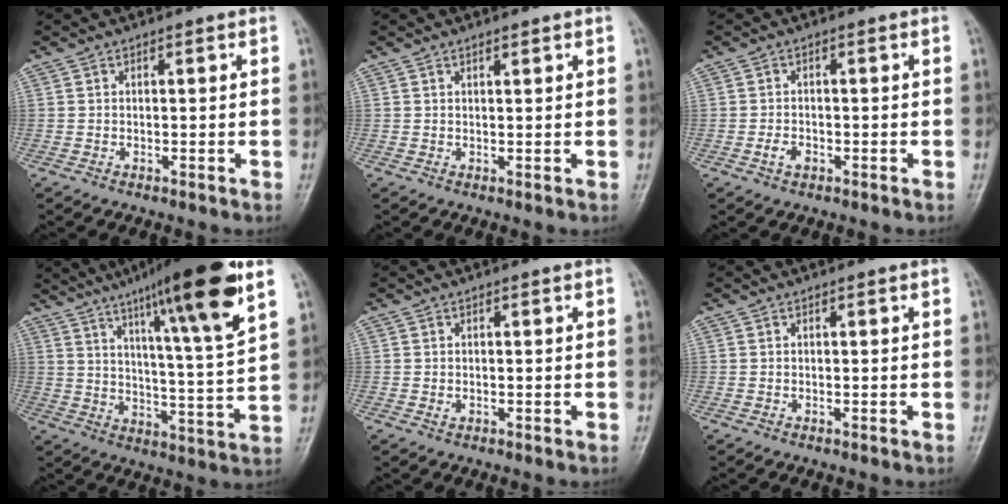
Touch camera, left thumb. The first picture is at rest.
{"total": 1.1, "force": [0.9, 0.2, 0.6], "torque": [-0.010, -0.005, 0.015]}
{"total": 2.3, "force": [-0.9, 1.5, 1.4], "torque": [-0.025, 0.005, -0.017]}
{"total": 20.6, "force": [12.0, 1.6, 16.7], "torque": [-0.241, -0.047, 0.183]}
{"total": 1.0, "force": [0.1, 0.7, 0.8], "torque": [-0.008, 0.000, 0.004]}
{"total": 0.0}